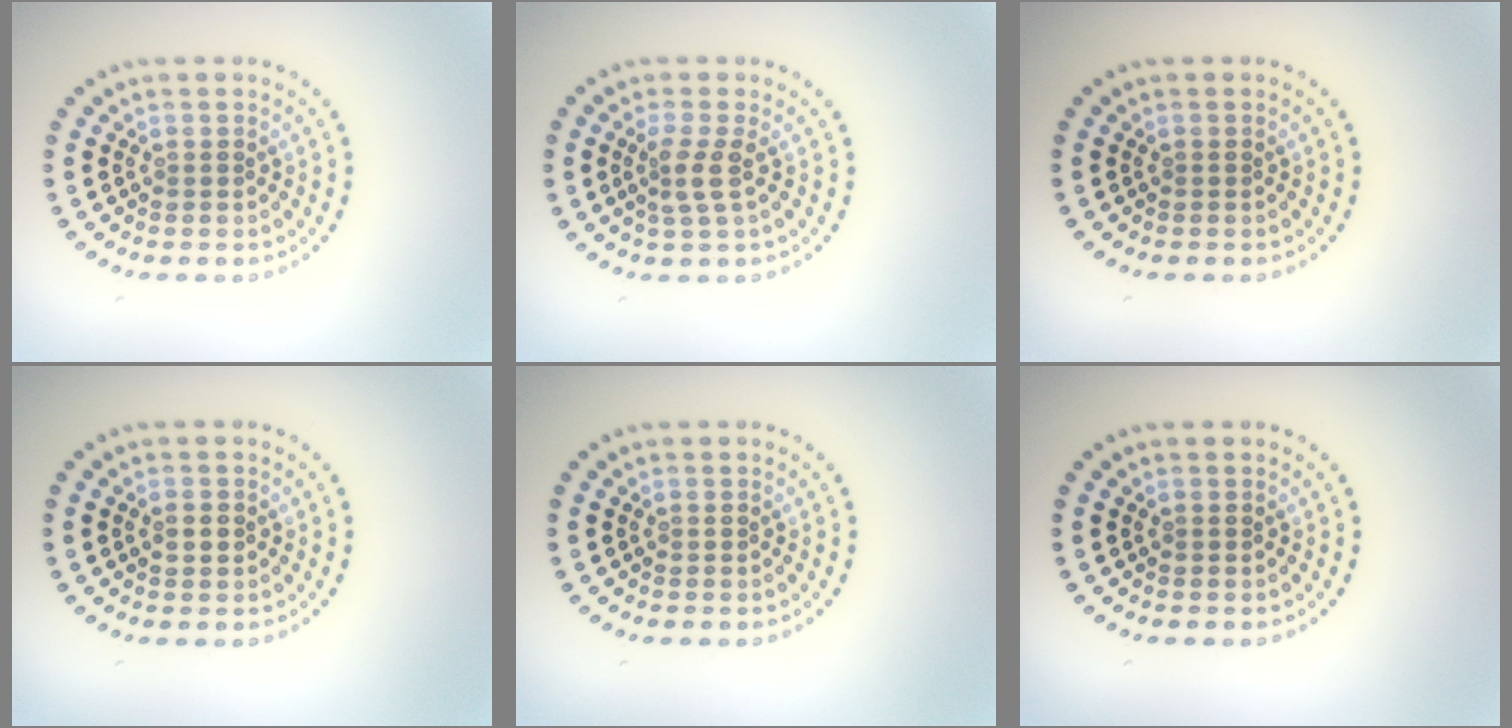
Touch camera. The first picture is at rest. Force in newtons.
{"total": 2.2, "press": 1.6, "slide": 1.5}
{"total": 0.0}
{"total": 1.4, "press": 1.4, "slide": 0.2}
{"total": 0.0}
{"total": 0.0}